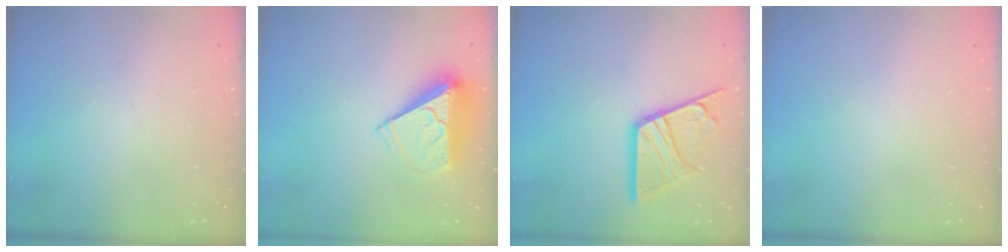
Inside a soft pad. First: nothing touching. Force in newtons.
{"total": 7.5, "press": 7.4, "slide": 1.2}
{"total": 15.4, "press": 15.3, "slide": 1.4}
{"total": 0.0}